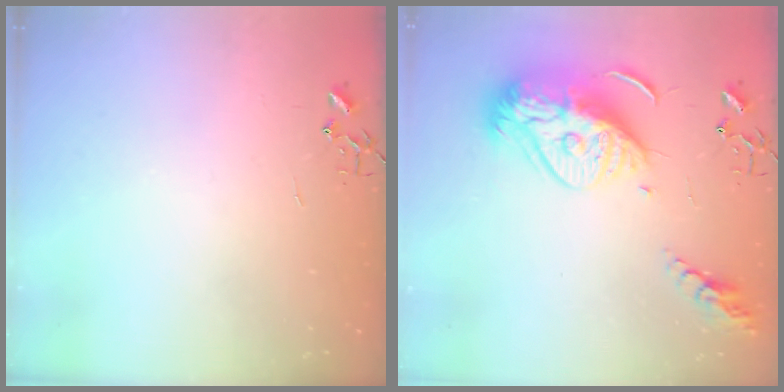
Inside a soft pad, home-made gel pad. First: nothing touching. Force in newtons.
{"total": 18.4, "press": 18.3, "slide": 1.7}